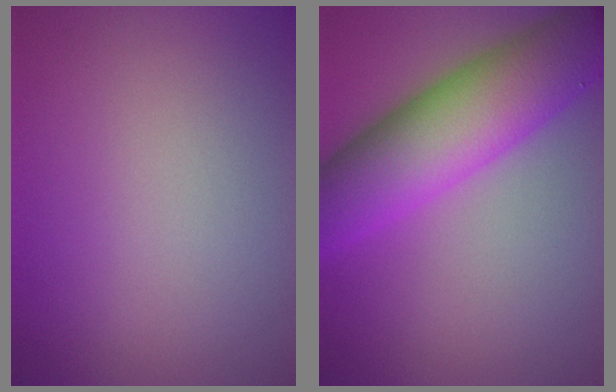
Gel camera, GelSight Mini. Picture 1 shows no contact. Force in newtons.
{"total": 9.9, "press": 9.9, "slide": 0.0}